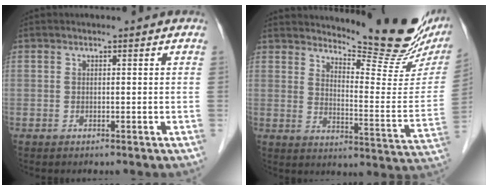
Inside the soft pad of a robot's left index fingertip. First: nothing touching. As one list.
[{"total": 20.0, "force": [17.4, 3.2, 9.4], "torque": [-0.130, -0.071, 0.216]}]